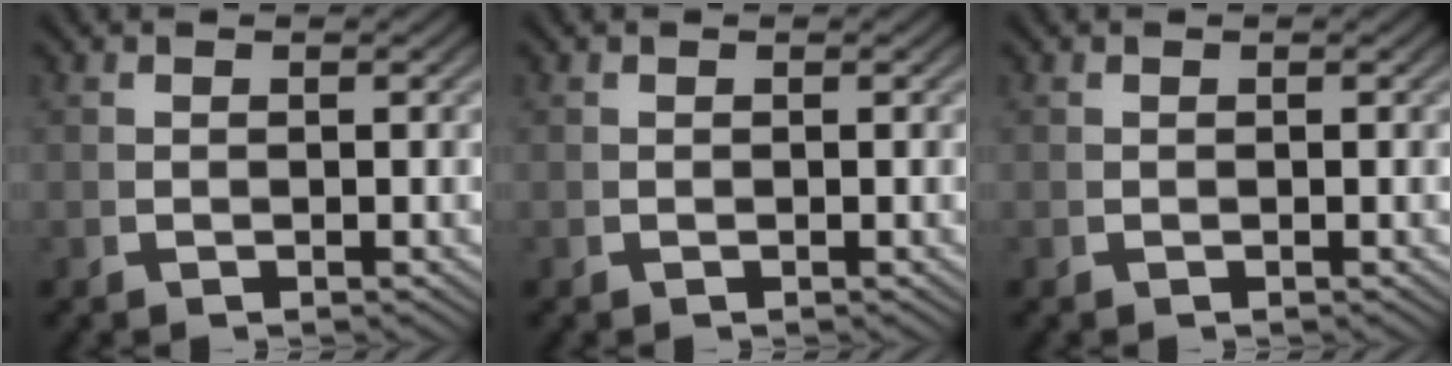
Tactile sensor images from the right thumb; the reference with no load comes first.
{"total": 0.0}
{"total": 0.0}